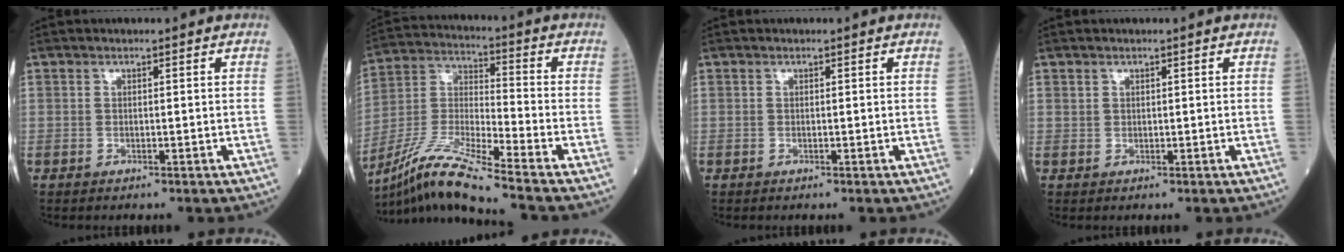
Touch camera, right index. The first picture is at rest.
{"total": 14.0, "force": [-11.4, -1.4, 8.0], "torque": [-0.171, -0.016, -0.216]}
{"total": 0.0}
{"total": 0.6, "force": [0.3, 0.5, 0.0], "torque": [0.004, 0.001, 0.004]}